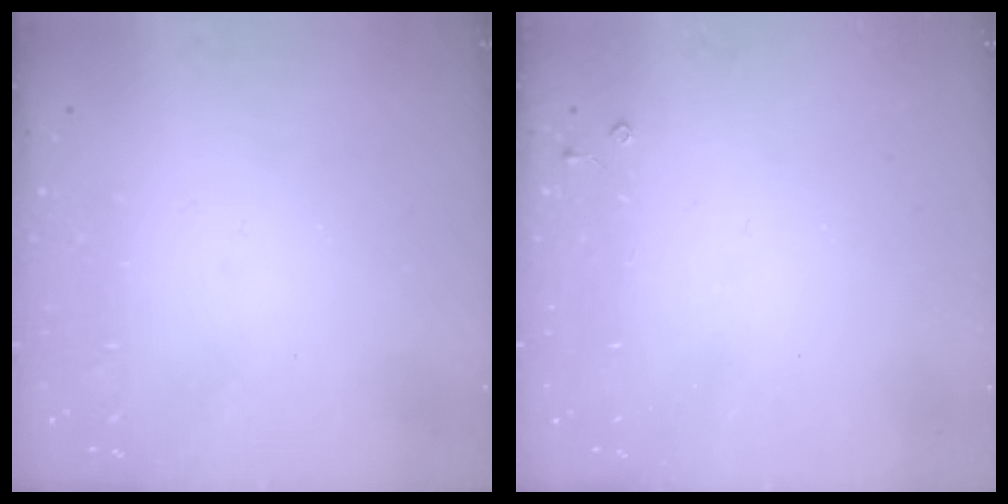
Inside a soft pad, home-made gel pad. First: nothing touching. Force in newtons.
{"total": 2.7, "press": 2.7, "slide": 0.4}